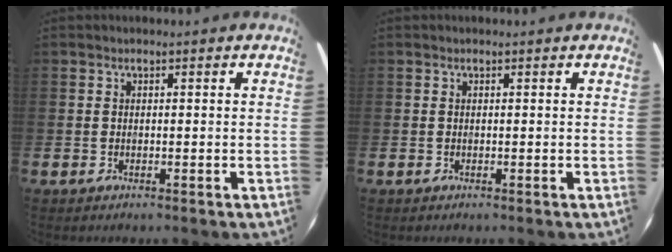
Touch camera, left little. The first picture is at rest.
{"total": 0.0}